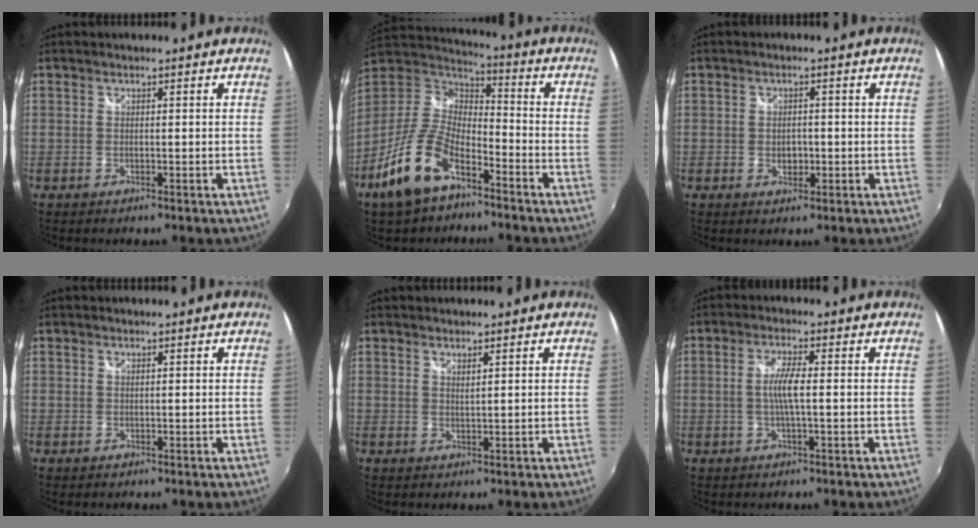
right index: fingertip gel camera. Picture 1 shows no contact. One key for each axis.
{"total": 16.1, "fx": -9.3, "fy": 7.2, "fz": 11.0, "tx": -0.238, "ty": -0.014, "tz": -0.177}
{"total": 2.6, "fx": -0.5, "fy": 2.0, "fz": 1.6, "tx": -0.025, "ty": 0.000, "tz": -0.008}
{"total": 0.7, "fx": 0.3, "fy": 0.7, "fz": 0.0, "tx": 0.002, "ty": 0.002, "tz": 0.003}
{"total": 1.4, "fx": 1.1, "fy": 0.1, "fz": 0.8, "tx": -0.014, "ty": -0.001, "tz": 0.018}
{"total": 4.4, "fx": -0.2, "fy": 0.3, "fz": 4.4, "tx": -0.083, "ty": 0.000, "tz": -0.003}